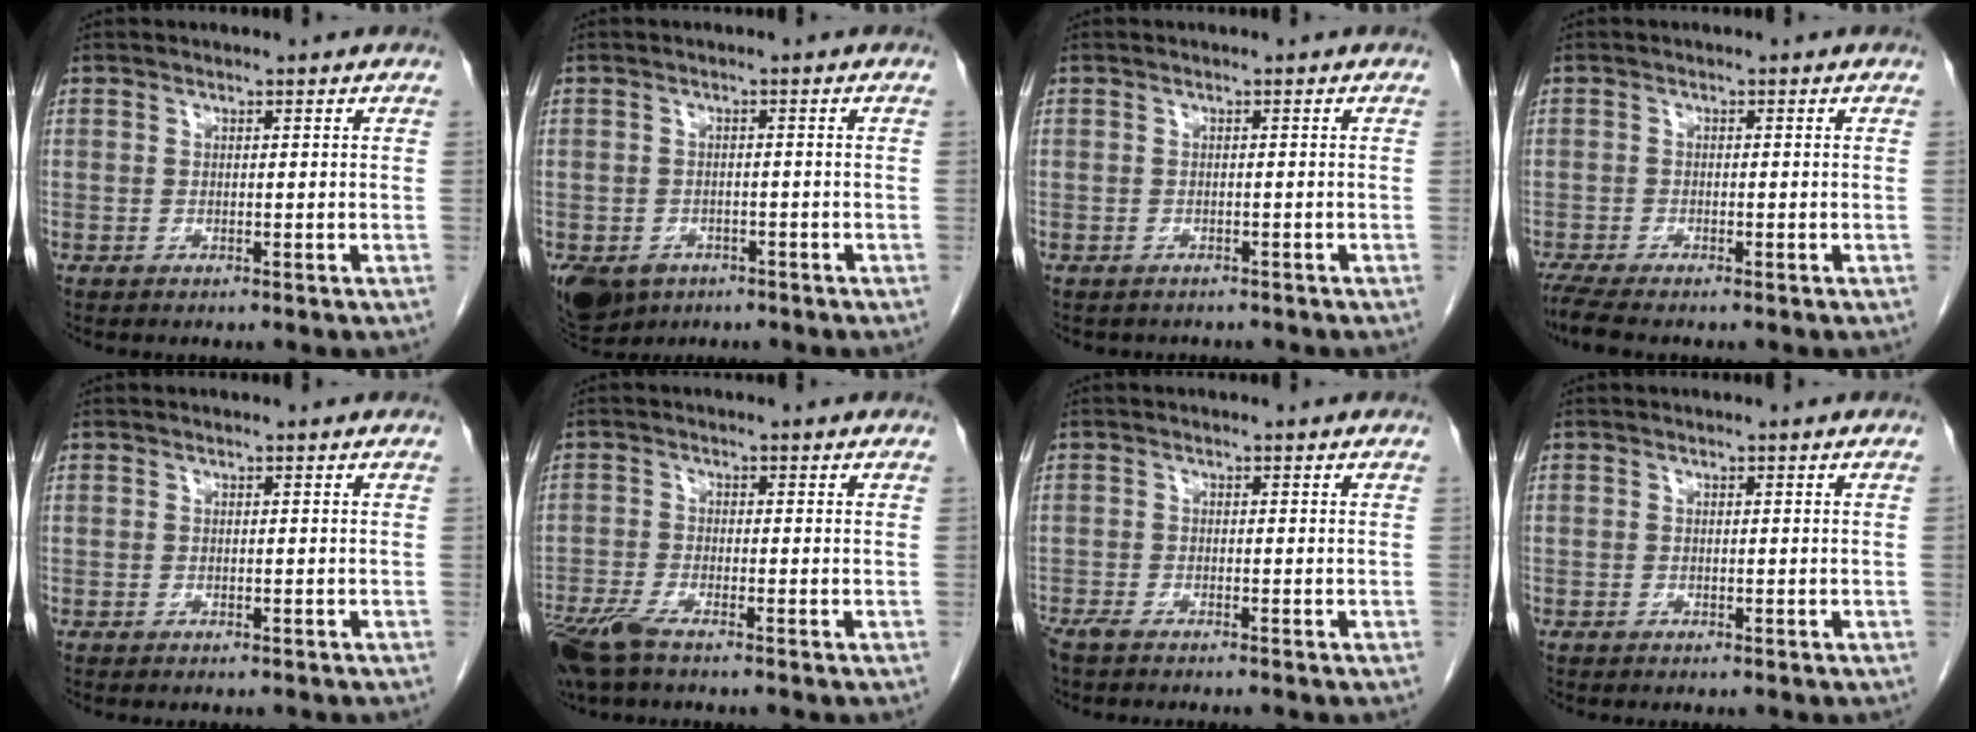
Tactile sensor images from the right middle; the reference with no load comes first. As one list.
[{"total": 11.0, "force": [-5.9, 8.2, 4.4], "torque": [-0.122, -0.012, -0.080]}, {"total": 3.1, "force": [-2.6, 1.5, 0.6], "torque": [-0.016, -0.001, -0.031]}, {"total": 3.7, "force": [-3.0, 0.4, 2.1], "torque": [-0.047, -0.013, -0.053]}, {"total": 1.8, "force": [-1.5, 0.5, 0.7], "torque": [-0.017, -0.004, -0.016]}, {"total": 6.3, "force": [-4.7, 1.0, 4.1], "torque": [-0.085, -0.016, -0.090]}, {"total": 3.5, "force": [-3.0, 0.3, 1.7], "torque": [-0.029, -0.007, -0.049]}, {"total": 0.0}]